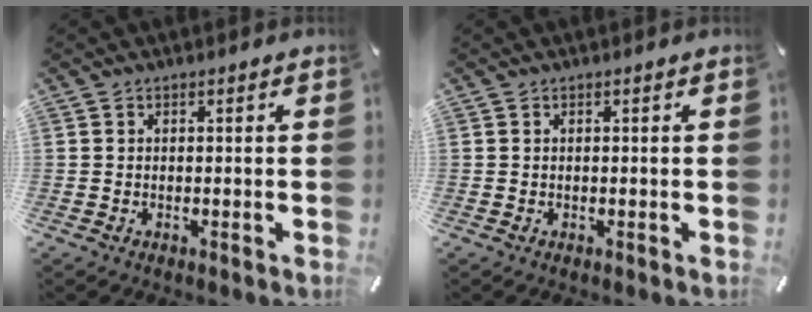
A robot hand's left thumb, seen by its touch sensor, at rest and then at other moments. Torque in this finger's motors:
{"motor_torque": [0.00, 0.00, -0.07, 0.00, 0.00]}